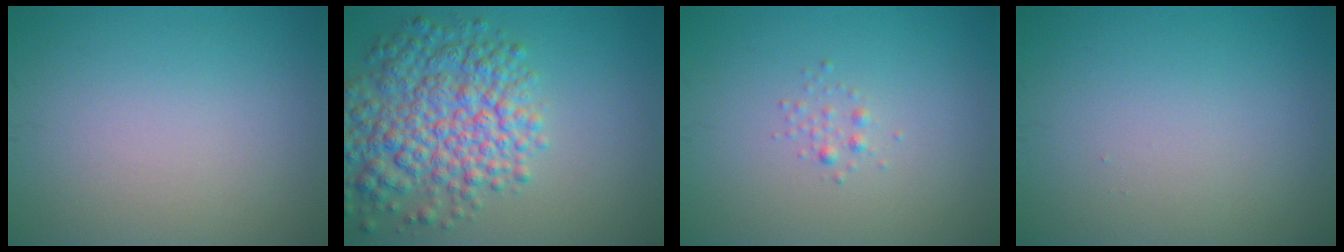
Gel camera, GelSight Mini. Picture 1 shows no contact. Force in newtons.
{"total": 8.0, "press": 8.0, "slide": 0.2}
{"total": 0.8, "press": 0.8, "slide": 0.0}
{"total": 0.0}